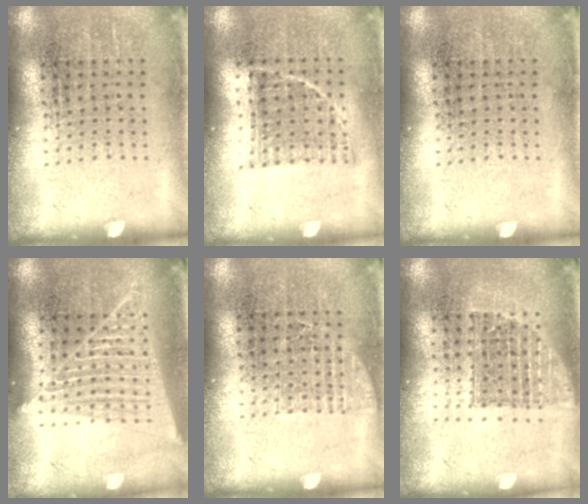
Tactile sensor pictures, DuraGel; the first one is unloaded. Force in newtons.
{"total": 1.0, "press": 0.8, "slide": 0.6}
{"total": 0.0}
{"total": 1.9, "press": 1.7, "slide": 0.8}
{"total": 1.1, "press": 1.1, "slide": 0.2}
{"total": 1.4, "press": 1.1, "slide": 0.8}